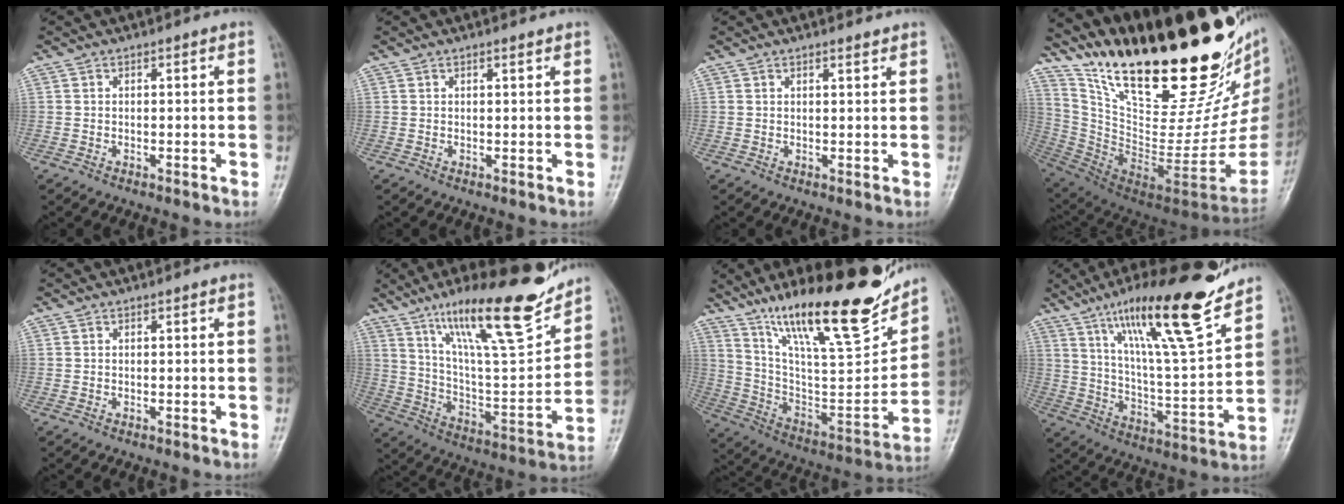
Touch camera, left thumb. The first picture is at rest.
{"total": 0.8, "force": [0.7, 0.1, 0.2], "torque": [-0.004, -0.007, 0.012]}
{"total": 1.3, "force": [1.3, 0.2, 0.3], "torque": [0.000, -0.011, 0.019]}
{"total": 39.0, "force": [25.1, 13.2, 26.8], "torque": [-0.363, -0.086, 0.412]}
{"total": 0.0}
{"total": 24.5, "force": [16.7, 5.4, 17.1], "torque": [-0.243, -0.075, 0.283]}
{"total": 27.8, "force": [19.2, 6.6, 18.9], "torque": [-0.271, -0.078, 0.325]}
{"total": 22.0, "force": [15.6, 2.8, 15.2], "torque": [-0.219, -0.074, 0.261]}